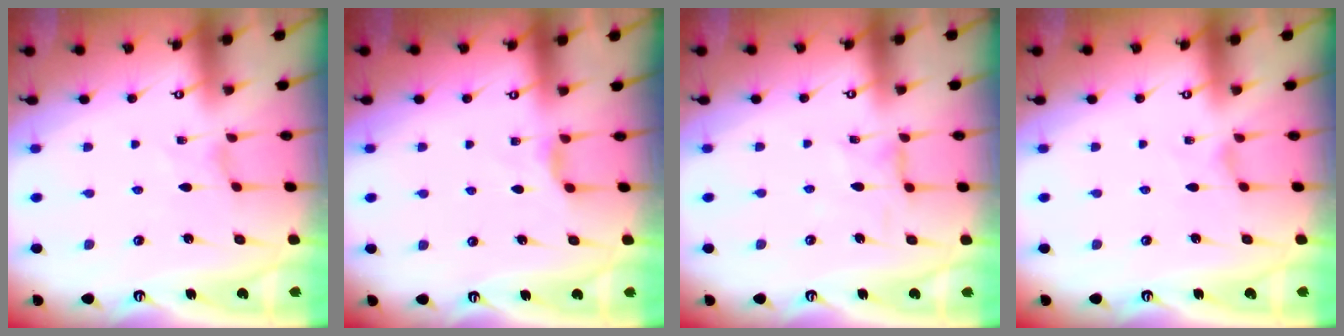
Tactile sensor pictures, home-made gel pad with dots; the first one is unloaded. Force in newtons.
{"total": 4.2, "press": 4.1, "slide": 0.7}
{"total": 1.6, "press": 1.6, "slide": 0.3}
{"total": 0.9, "press": 0.8, "slide": 0.3}